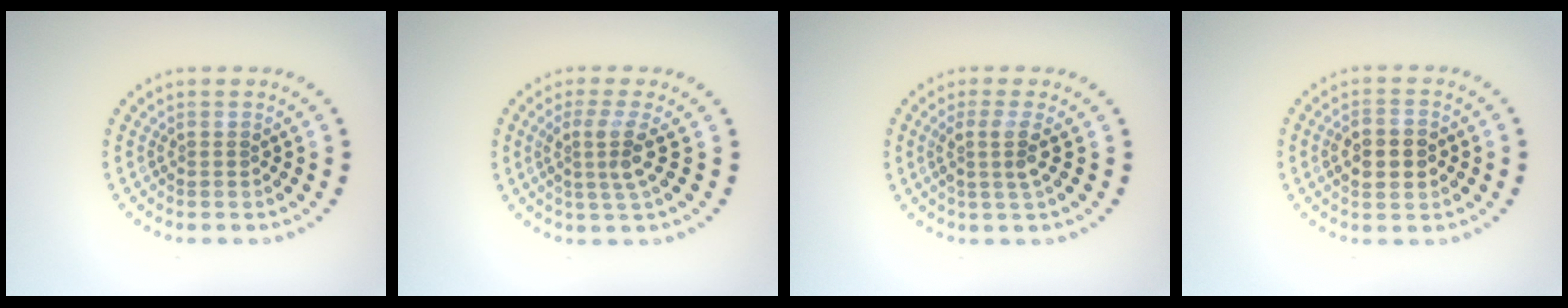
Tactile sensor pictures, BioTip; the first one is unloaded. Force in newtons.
{"total": 2.8, "press": 2.0, "slide": 1.9}
{"total": 2.2, "press": 1.7, "slide": 1.4}
{"total": 4.3, "press": 4.3, "slide": 0.2}